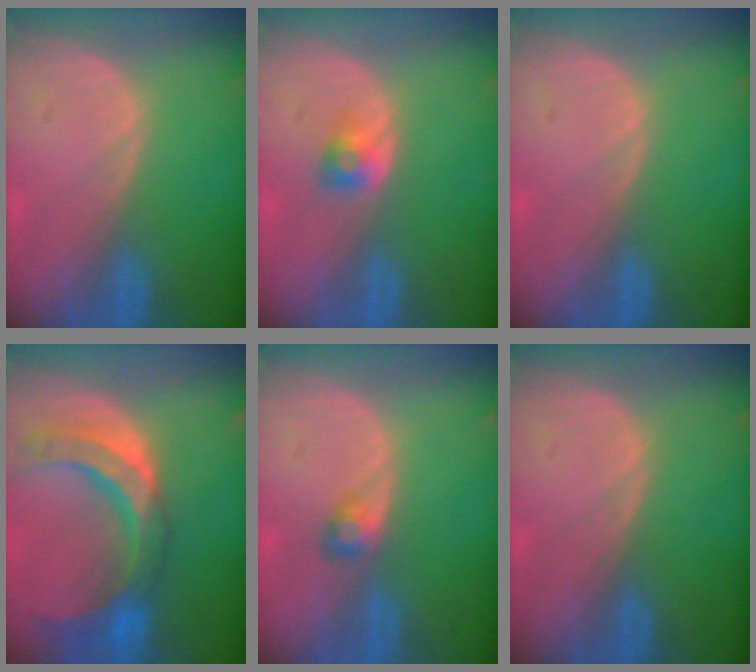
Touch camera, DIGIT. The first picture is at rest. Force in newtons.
{"total": 2.5, "press": 2.3, "slide": 1.1}
{"total": 0.0}
{"total": 11.3, "press": 9.6, "slide": 6.1}
{"total": 2.1, "press": 2.1, "slide": 0.2}
{"total": 0.0}